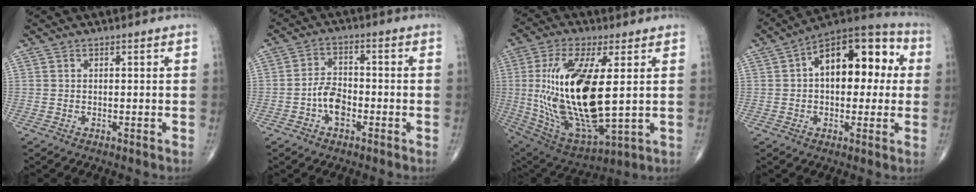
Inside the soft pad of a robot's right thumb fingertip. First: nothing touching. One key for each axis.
{"total": 5.6, "fx": -2.1, "fy": 3.4, "fz": 3.9, "tx": -0.059, "ty": 0.022, "tz": -0.045}
{"total": 24.3, "fx": 1.6, "fy": 9.3, "fz": 22.4, "tx": -0.462, "ty": -0.021, "tz": 0.046}
{"total": 17.8, "fx": 2.9, "fy": 10.0, "fz": 14.5, "tx": -0.172, "ty": 0.039, "tz": 0.032}